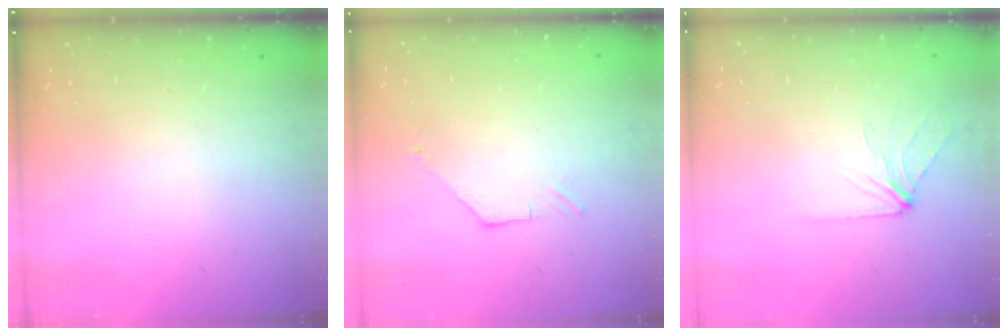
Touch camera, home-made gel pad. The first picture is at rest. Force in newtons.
{"total": 0.7, "press": 0.7, "slide": 0.2}
{"total": 3.4, "press": 3.3, "slide": 0.6}